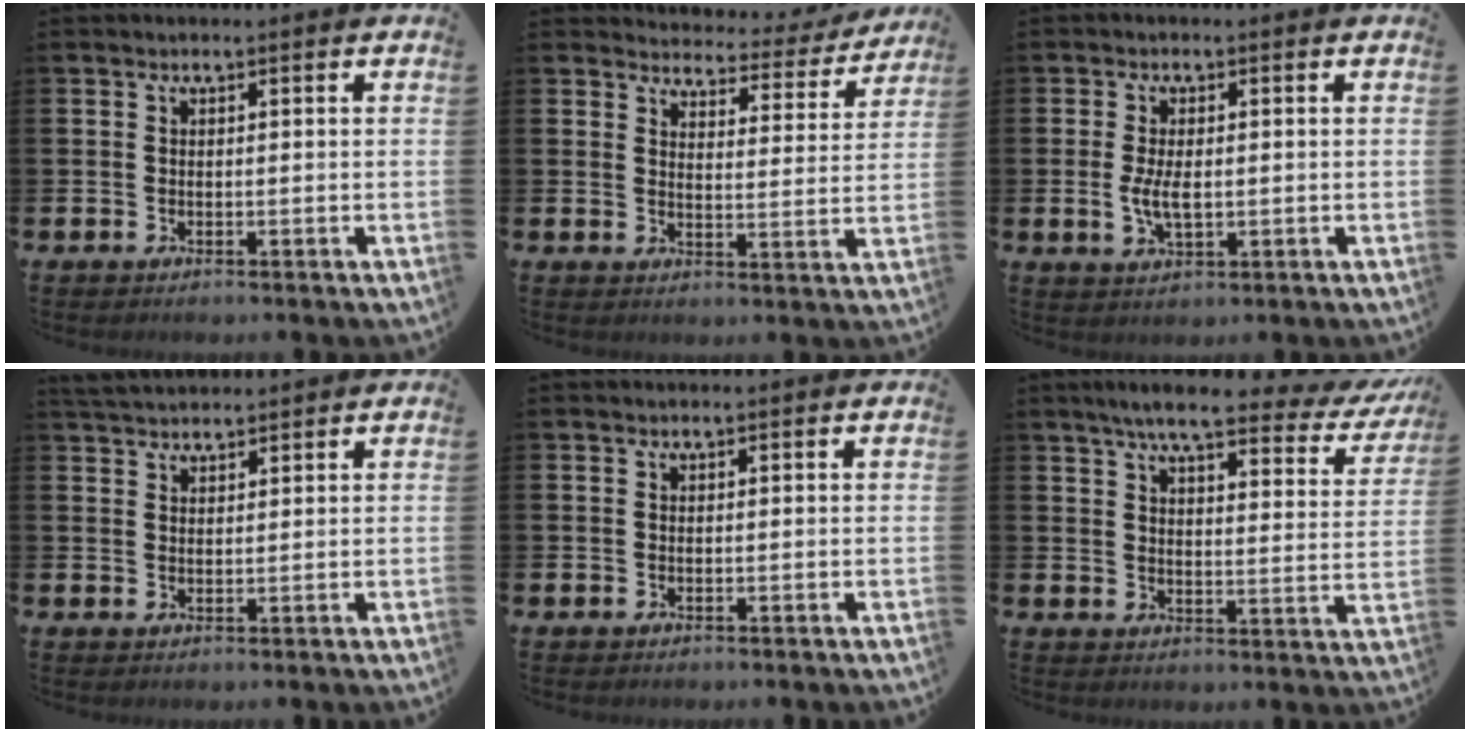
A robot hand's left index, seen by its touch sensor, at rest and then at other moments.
{"total": 3.9, "force": [3.7, 1.2, 0.3], "torque": [-0.012, -0.037, 0.056]}
{"total": 3.7, "force": [0.0, 1.9, 3.2], "torque": [-0.069, 0.003, -0.004]}
{"total": 3.2, "force": [3.1, 0.6, 0.4], "torque": [-0.014, -0.009, 0.058]}
{"total": 0.0}
{"total": 7.1, "force": [5.9, 1.1, 3.7], "torque": [-0.083, -0.032, 0.097]}